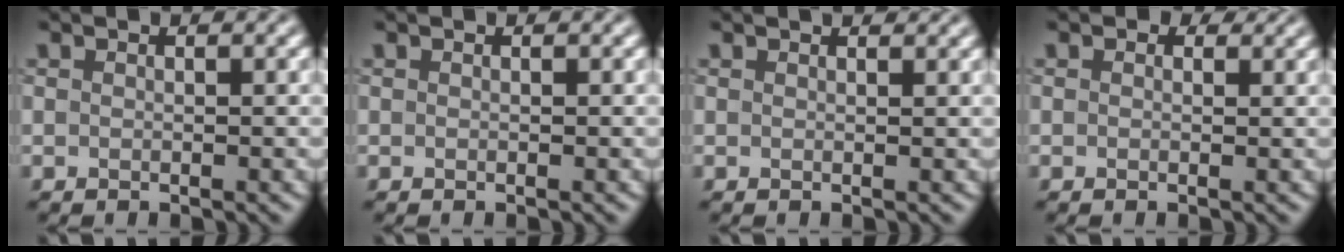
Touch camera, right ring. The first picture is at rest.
{"total": 0.0}
{"total": 1.1, "force": [1.0, 0.2, 0.4], "torque": [-0.007, -0.003, 0.009]}
{"total": 0.8, "force": [0.4, 0.6, 0.4], "torque": [-0.004, -0.005, -0.002]}